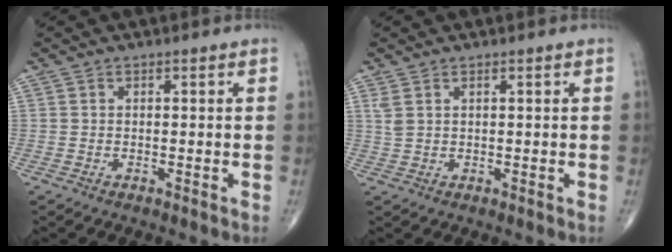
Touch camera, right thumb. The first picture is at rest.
{"total": 1.9, "force": [1.0, 0.7, 1.4], "torque": [-0.036, 0.004, 0.030]}